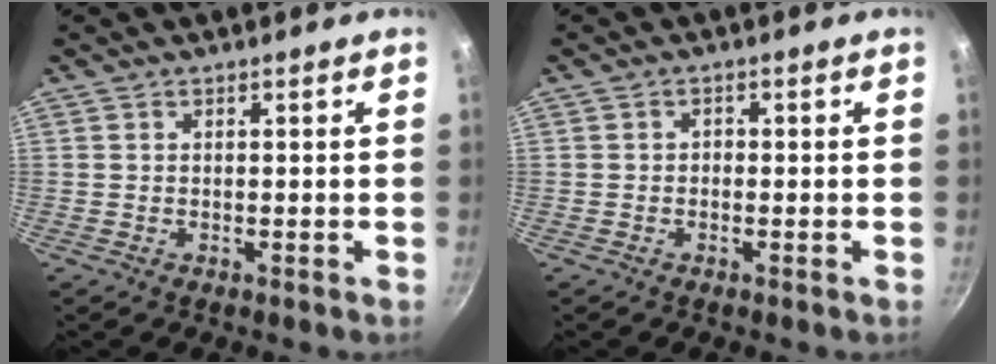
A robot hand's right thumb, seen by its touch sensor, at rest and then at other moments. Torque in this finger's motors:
{"motor_torque": [-0.51, -0.24, 0.03, 0.17, -0.02]}